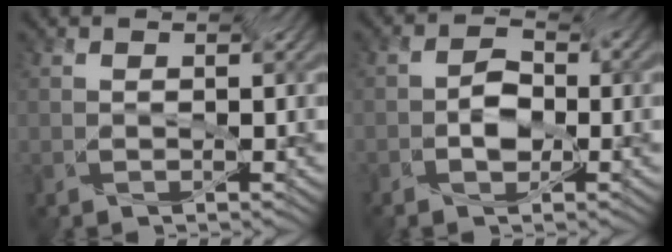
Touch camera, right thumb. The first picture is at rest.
{"total": 3.1, "force": [-2.9, 0.9, 0.5], "torque": [-0.017, -0.001, -0.055]}